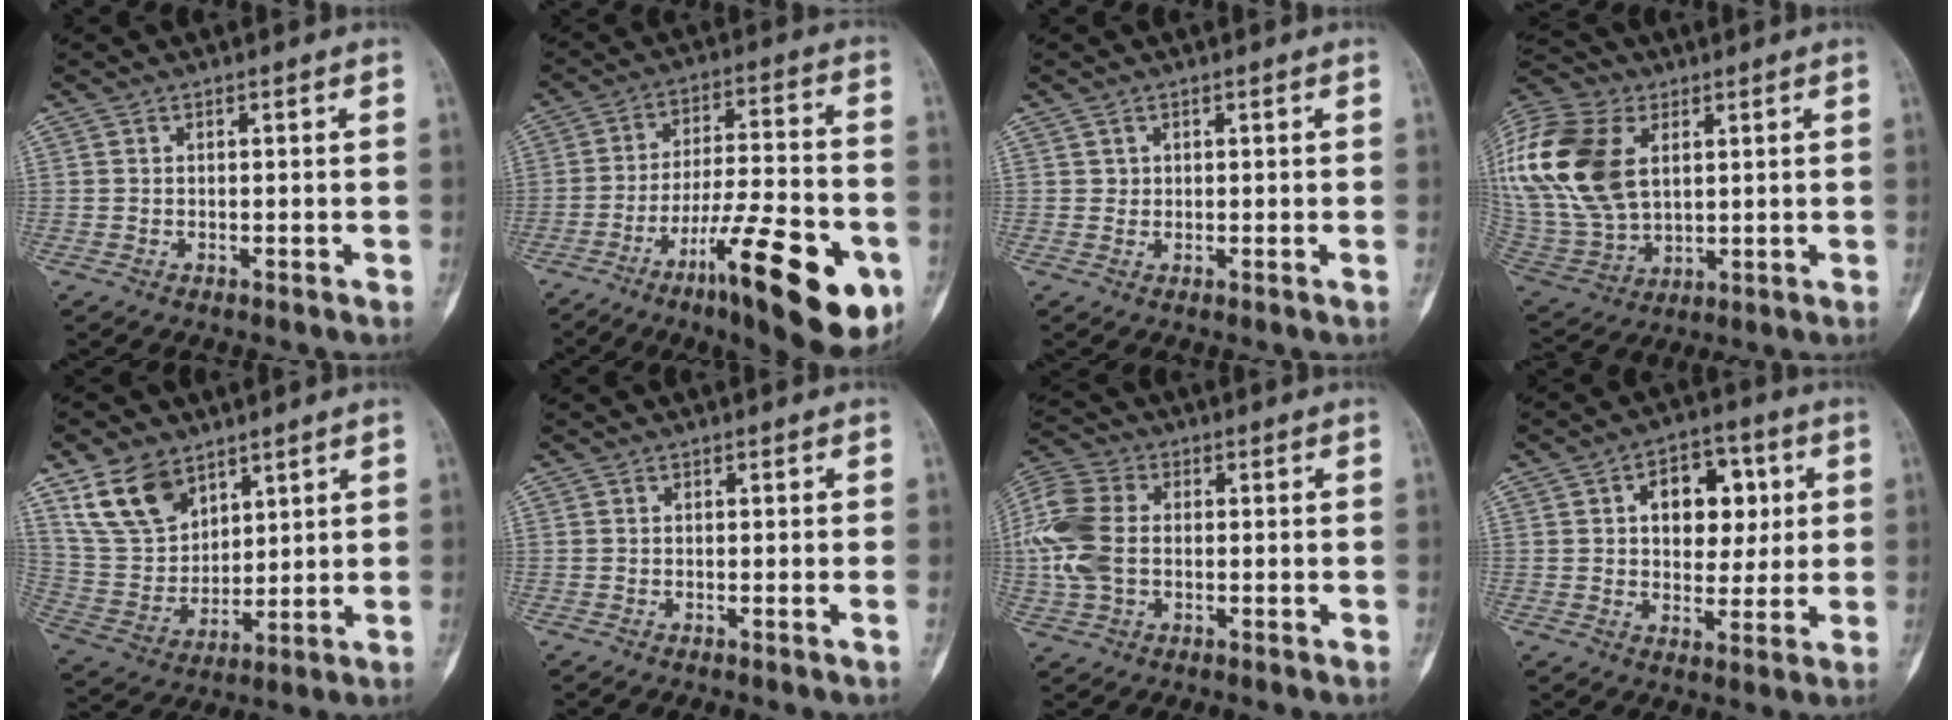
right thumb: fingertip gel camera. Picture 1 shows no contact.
{"total": 22.7, "force": [-9.8, 5.7, 19.6], "torque": [-0.274, 0.038, -0.145]}
{"total": 0.8, "force": [0.4, 0.7, 0.1], "torque": [0.006, -0.001, 0.006]}
{"total": 26.6, "force": [7.2, 17.5, 18.7], "torque": [-0.438, 0.008, 0.145]}
{"total": 12.8, "force": [8.1, 8.0, 5.9], "torque": [-0.094, -0.032, 0.171]}
{"total": 0.7, "force": [-0.1, -0.3, 0.6], "torque": [-0.005, 0.000, -0.005]}
{"total": 12.4, "force": [0.1, 8.5, 9.0], "torque": [-0.211, 0.019, 0.000]}
{"total": 11.9, "force": [2.9, 7.9, 8.4], "torque": [-0.068, 0.003, 0.041]}